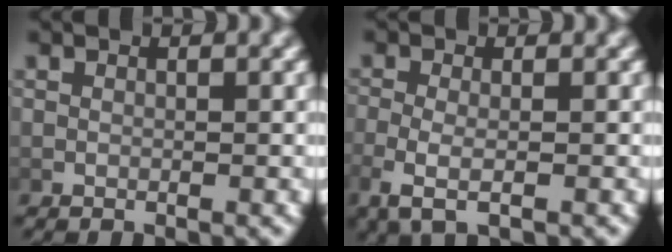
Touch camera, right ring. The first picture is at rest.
{"total": 3.2, "force": [-1.1, 1.1, 2.8], "torque": [-0.073, -0.014, -0.011]}